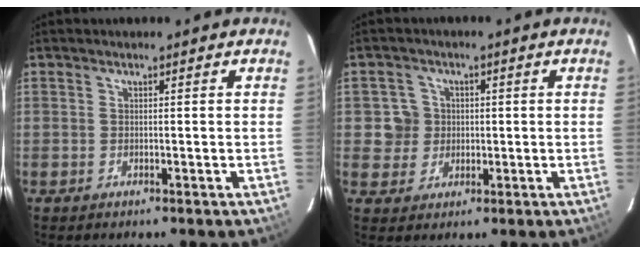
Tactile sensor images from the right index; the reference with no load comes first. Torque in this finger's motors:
{"motor_torque": [-0.06, 0.00, -0.01, -0.01]}